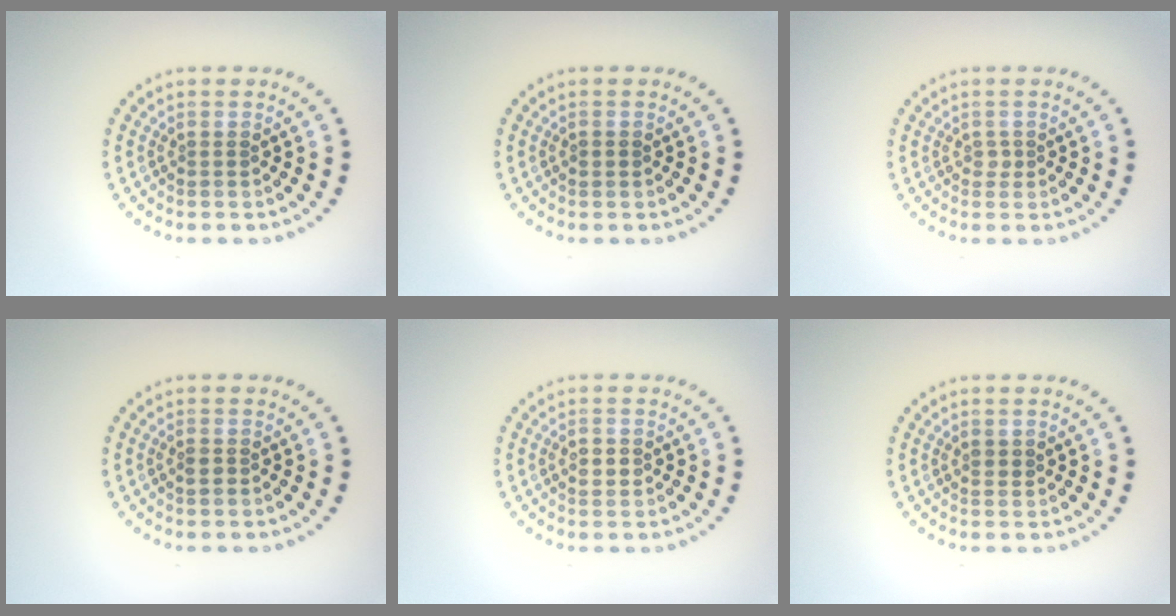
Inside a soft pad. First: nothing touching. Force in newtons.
{"total": 0.9, "press": 0.9, "slide": 0.1}
{"total": 0.6, "press": 0.5, "slide": 0.3}
{"total": 0.9, "press": 0.9, "slide": 0.4}
{"total": 1.9, "press": 1.9, "slide": 0.1}
{"total": 1.0, "press": 0.9, "slide": 0.4}